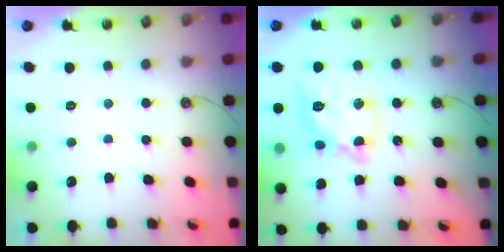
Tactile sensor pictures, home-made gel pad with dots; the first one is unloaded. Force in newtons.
{"total": 14.9, "press": 14.8, "slide": 1.4}